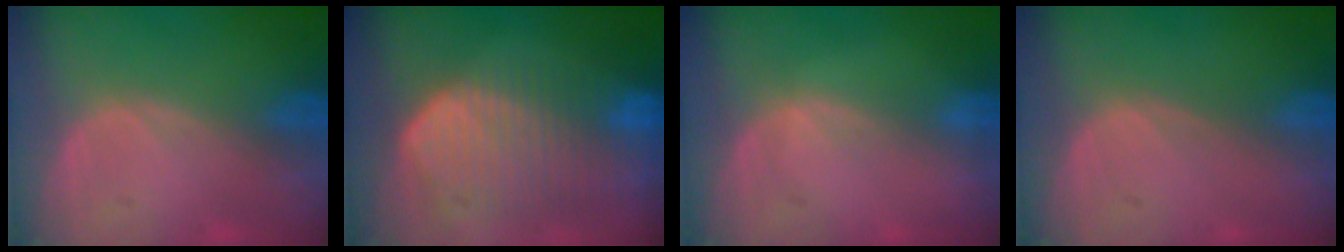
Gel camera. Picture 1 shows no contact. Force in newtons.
{"total": 10.5, "press": 9.1, "slide": 5.1}
{"total": 0.6, "press": 0.5, "slide": 0.2}
{"total": 0.0}